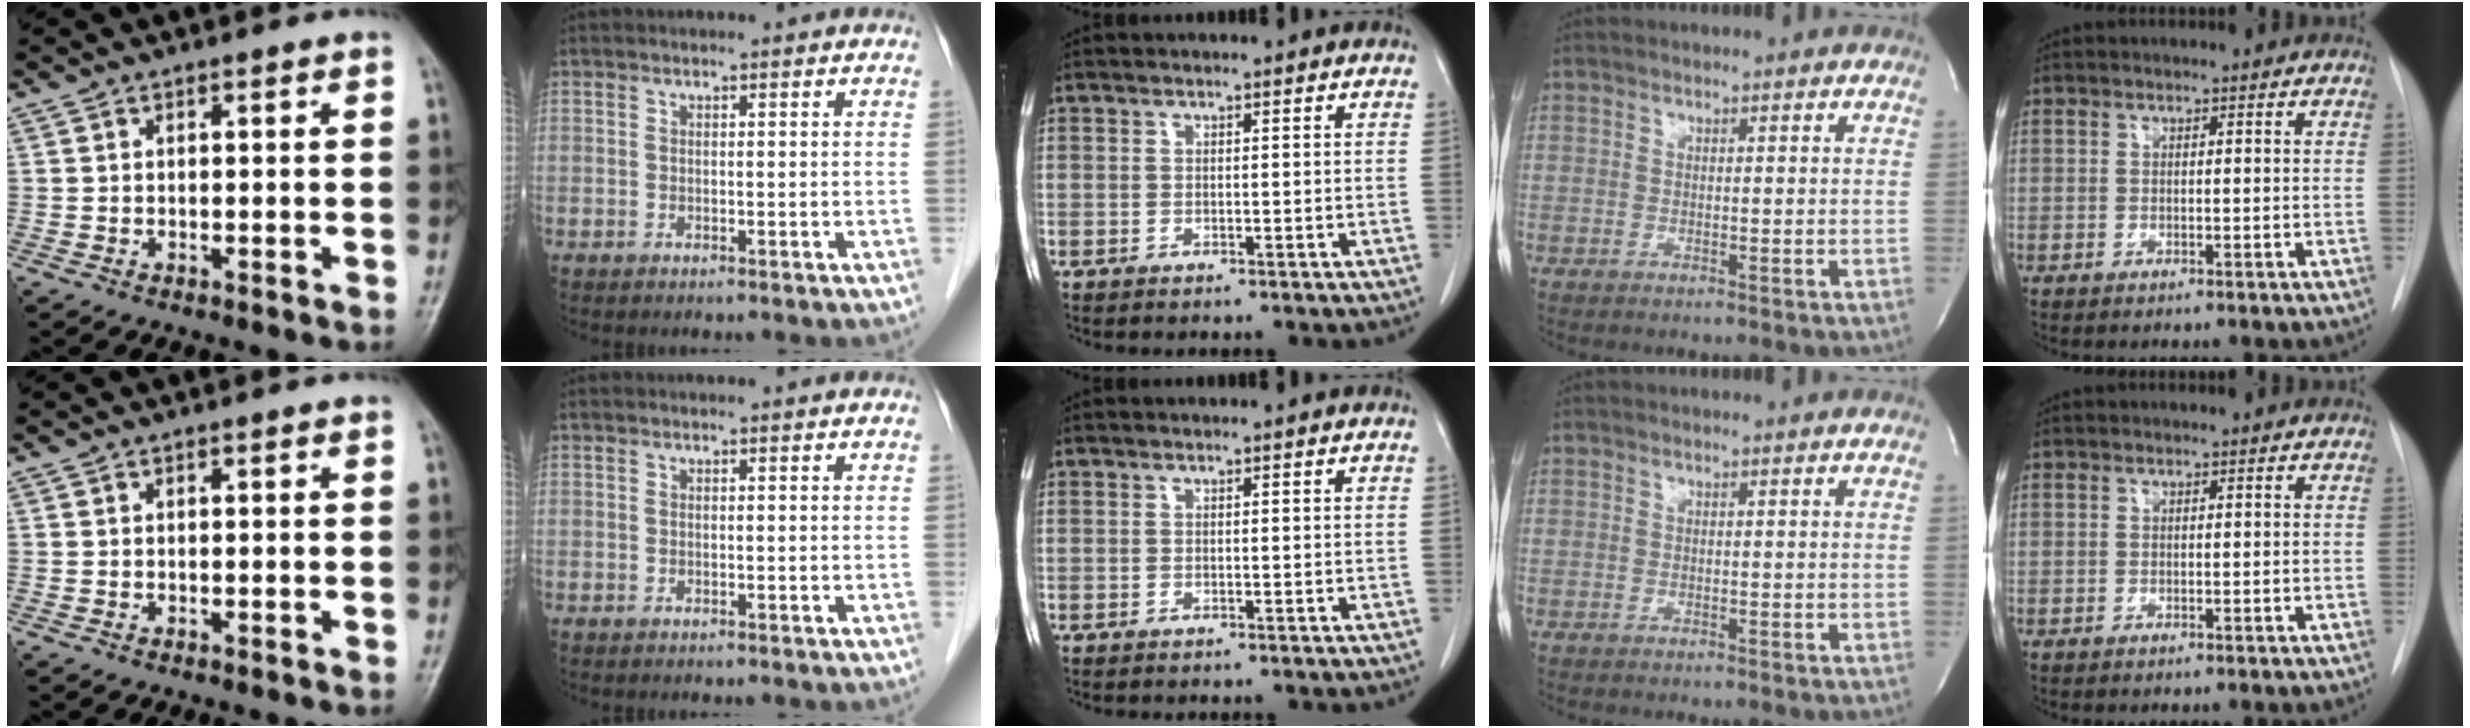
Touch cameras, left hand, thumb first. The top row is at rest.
{}